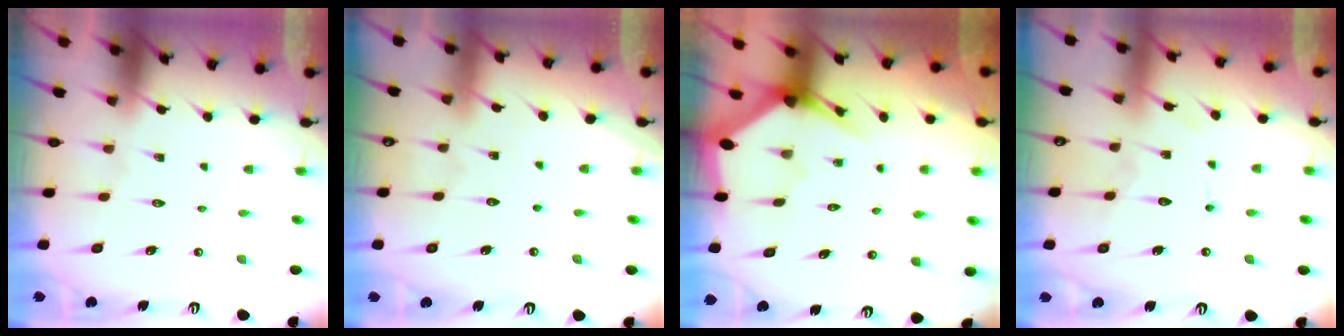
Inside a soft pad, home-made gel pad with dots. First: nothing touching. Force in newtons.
{"total": 2.5, "press": 2.5, "slide": 0.3}
{"total": 2.7, "press": 2.7, "slide": 0.1}
{"total": 8.4, "press": 8.3, "slide": 0.8}